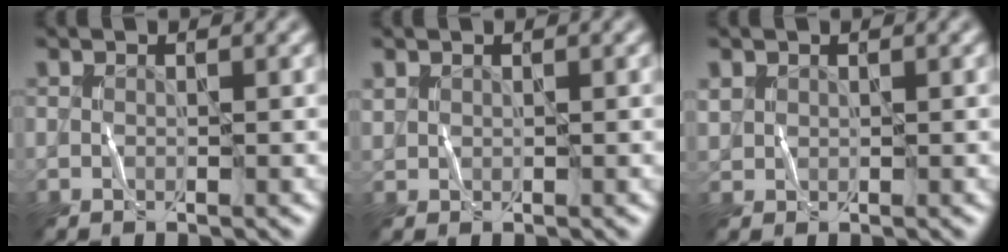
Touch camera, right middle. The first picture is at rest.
{"total": 0.6, "force": [0.5, 0.3, -0.2], "torque": [0.000, 0.001, 0.011]}
{"total": 0.9, "force": [0.6, 0.6, -0.2], "torque": [-0.006, 0.001, 0.014]}